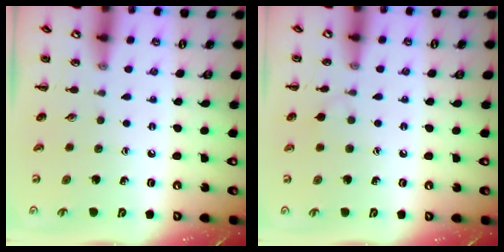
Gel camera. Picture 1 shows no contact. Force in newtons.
{"total": 4.7, "press": 4.4, "slide": 1.6}